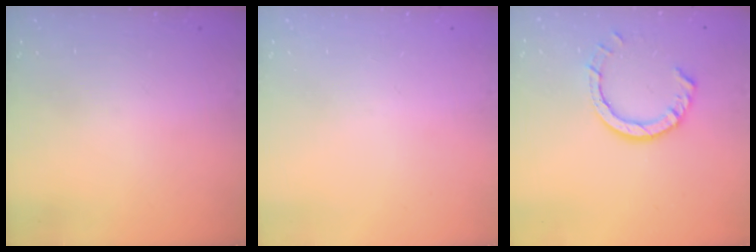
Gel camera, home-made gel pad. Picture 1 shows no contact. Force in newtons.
{"total": 0.0}
{"total": 8.0, "press": 7.9, "slide": 0.9}